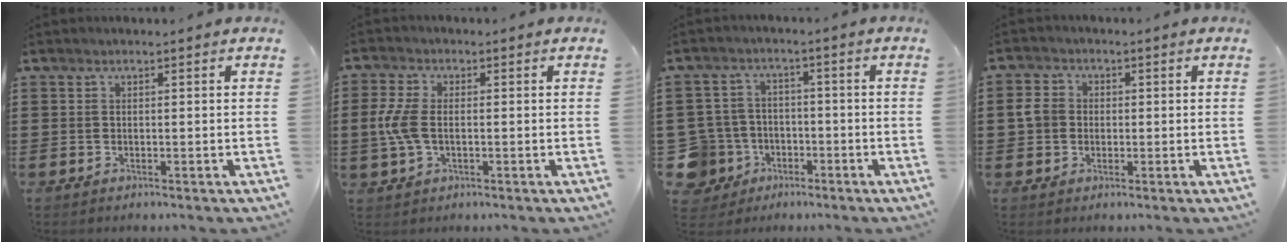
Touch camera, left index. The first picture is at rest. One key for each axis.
{"total": 5.6, "fx": -0.4, "fy": 3.1, "fz": 4.7, "tx": -0.124, "ty": -0.003, "tz": -0.015}
{"total": 7.4, "fx": -3.1, "fy": 6.4, "fz": 2.0, "tx": -0.096, "ty": 0.007, "tz": -0.064}
{"total": 3.4, "fx": 0.1, "fy": 3.0, "fz": 1.6, "tx": -0.054, "ty": 0.005, "tz": -0.007}